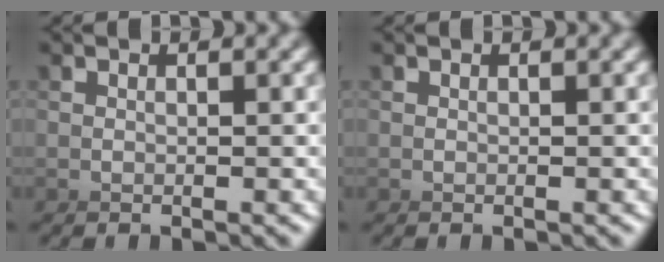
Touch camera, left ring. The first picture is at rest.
{"total": 0.0}